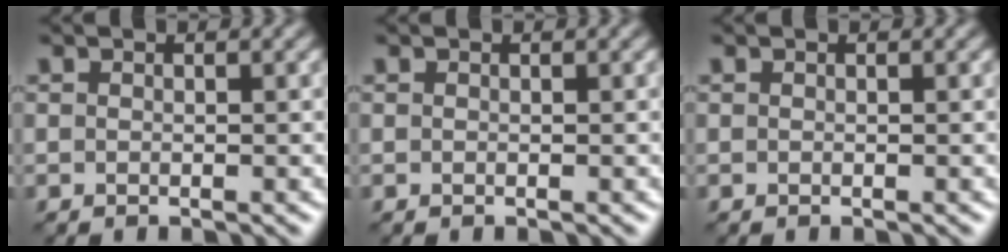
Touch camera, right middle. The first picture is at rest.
{"total": 0.0}
{"total": 0.0}